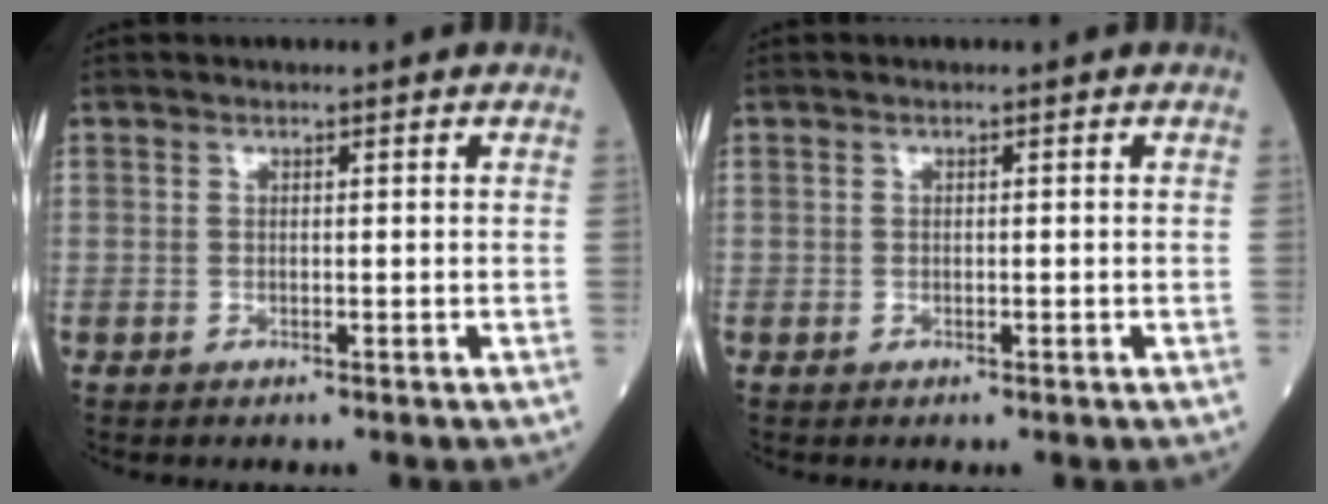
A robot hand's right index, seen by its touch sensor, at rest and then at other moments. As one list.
[{"total": 0.0}]